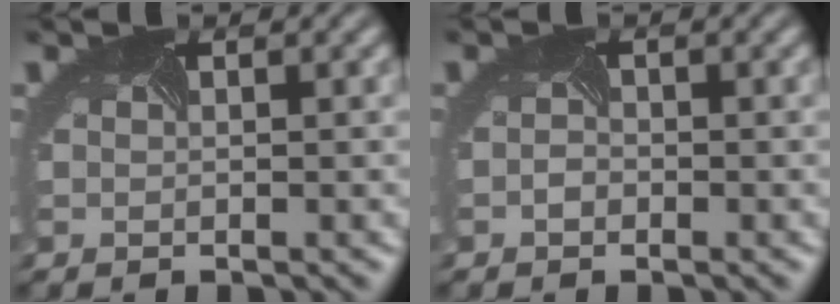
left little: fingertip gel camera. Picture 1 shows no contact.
{"total": 0.8, "force": [-0.8, -0.1, -0.2], "torque": [-0.009, -0.004, -0.009]}